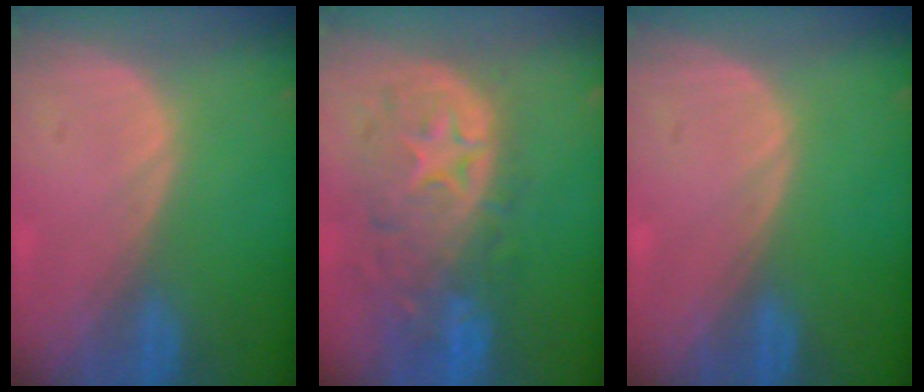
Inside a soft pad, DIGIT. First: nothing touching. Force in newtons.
{"total": 11.4, "press": 9.8, "slide": 5.7}
{"total": 0.0}